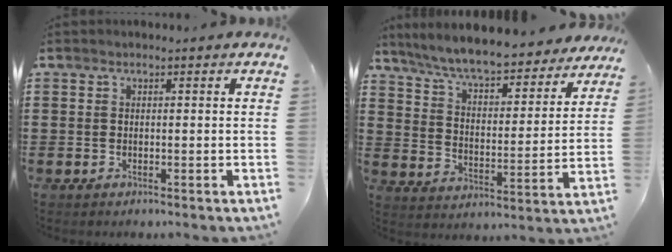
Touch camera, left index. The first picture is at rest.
{"total": 7.8, "force": [7.1, 0.3, 3.0], "torque": [-0.087, -0.043, 0.122]}